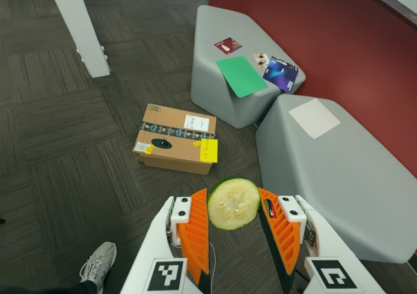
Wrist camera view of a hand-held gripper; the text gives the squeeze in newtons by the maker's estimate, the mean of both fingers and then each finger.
{"total": 6.9, "left": 7.1, "right": 6.6}